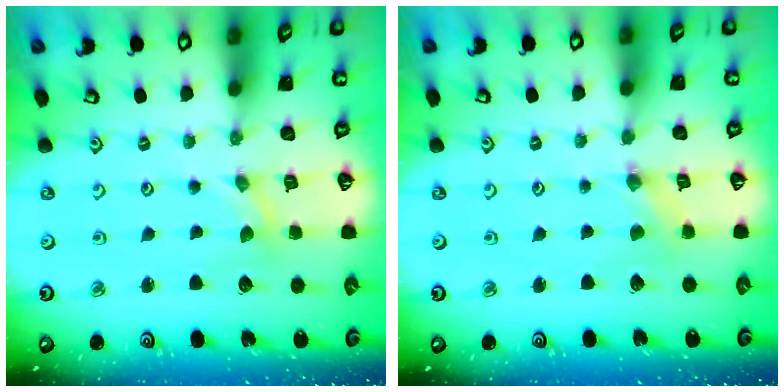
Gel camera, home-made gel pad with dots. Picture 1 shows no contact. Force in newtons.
{"total": 0.0}